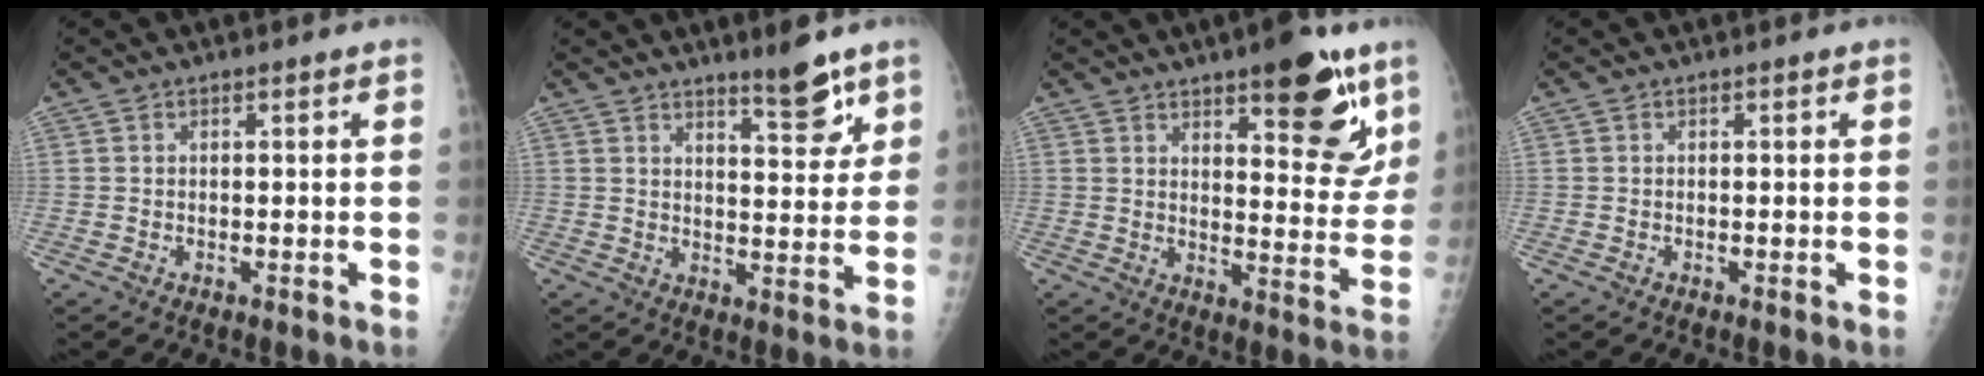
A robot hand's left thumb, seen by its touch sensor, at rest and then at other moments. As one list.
[{"total": 7.0, "force": [5.3, 1.8, 4.2], "torque": [-0.040, -0.041, 0.076]}, {"total": 15.3, "force": [9.0, 5.4, 11.1], "torque": [-0.099, -0.052, 0.125]}, {"total": 0.0}]